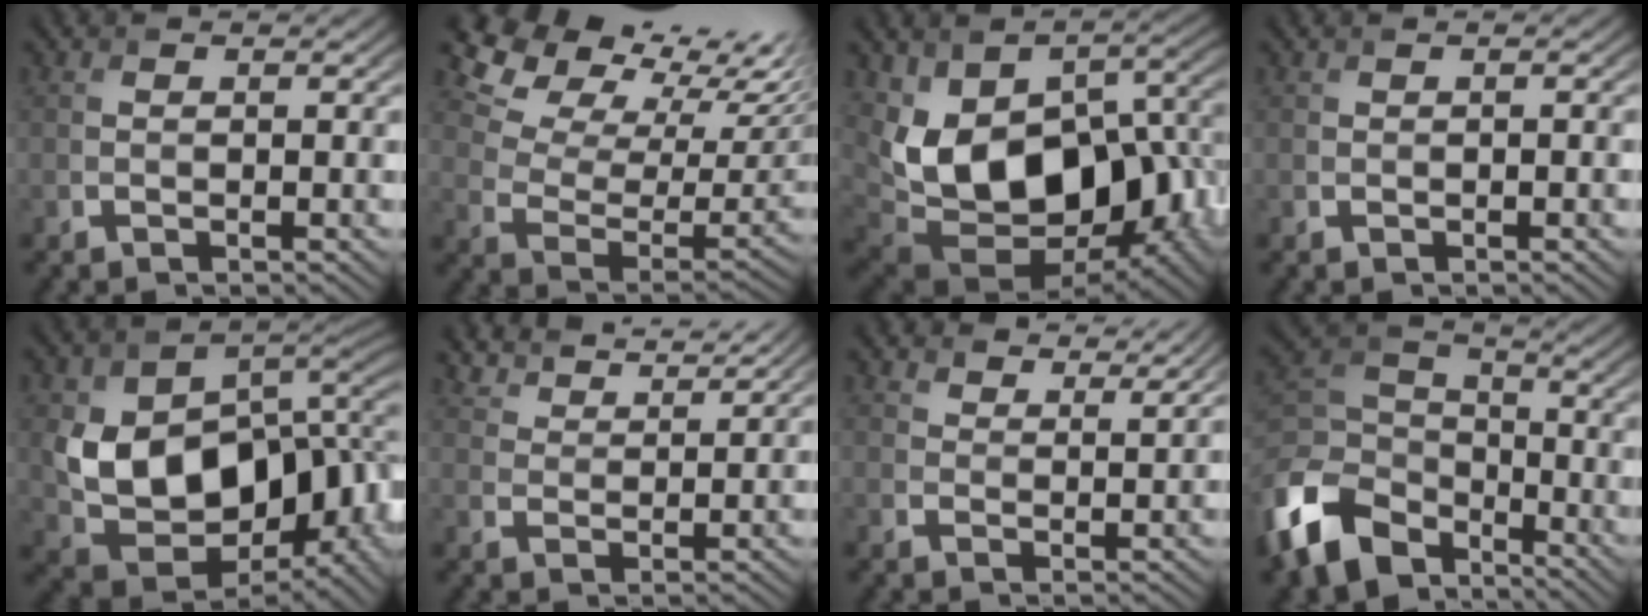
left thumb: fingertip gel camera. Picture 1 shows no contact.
{"total": 15.6, "force": [11.1, 7.1, 8.3], "torque": [-0.190, 0.036, 0.170]}
{"total": 17.7, "force": [-1.0, 11.4, 13.5], "torque": [-0.216, -0.034, 0.020]}
{"total": 0.0}
{"total": 16.3, "force": [-0.1, 12.4, 10.7], "torque": [-0.191, -0.031, 0.008]}
{"total": 5.1, "force": [4.9, 1.0, 1.1], "torque": [-0.034, -0.003, 0.097]}
{"total": 3.7, "force": [3.5, 0.9, 0.6], "torque": [-0.014, -0.003, 0.051]}
{"total": 12.9, "force": [-8.2, 8.0, 5.9], "torque": [-0.173, -0.021, -0.170]}